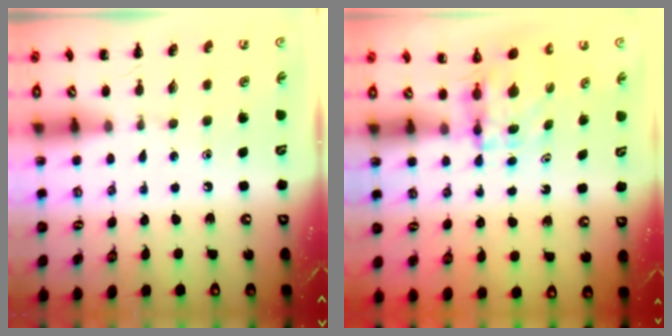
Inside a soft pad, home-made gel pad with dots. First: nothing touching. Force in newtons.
{"total": 4.0, "press": 4.0, "slide": 0.3}